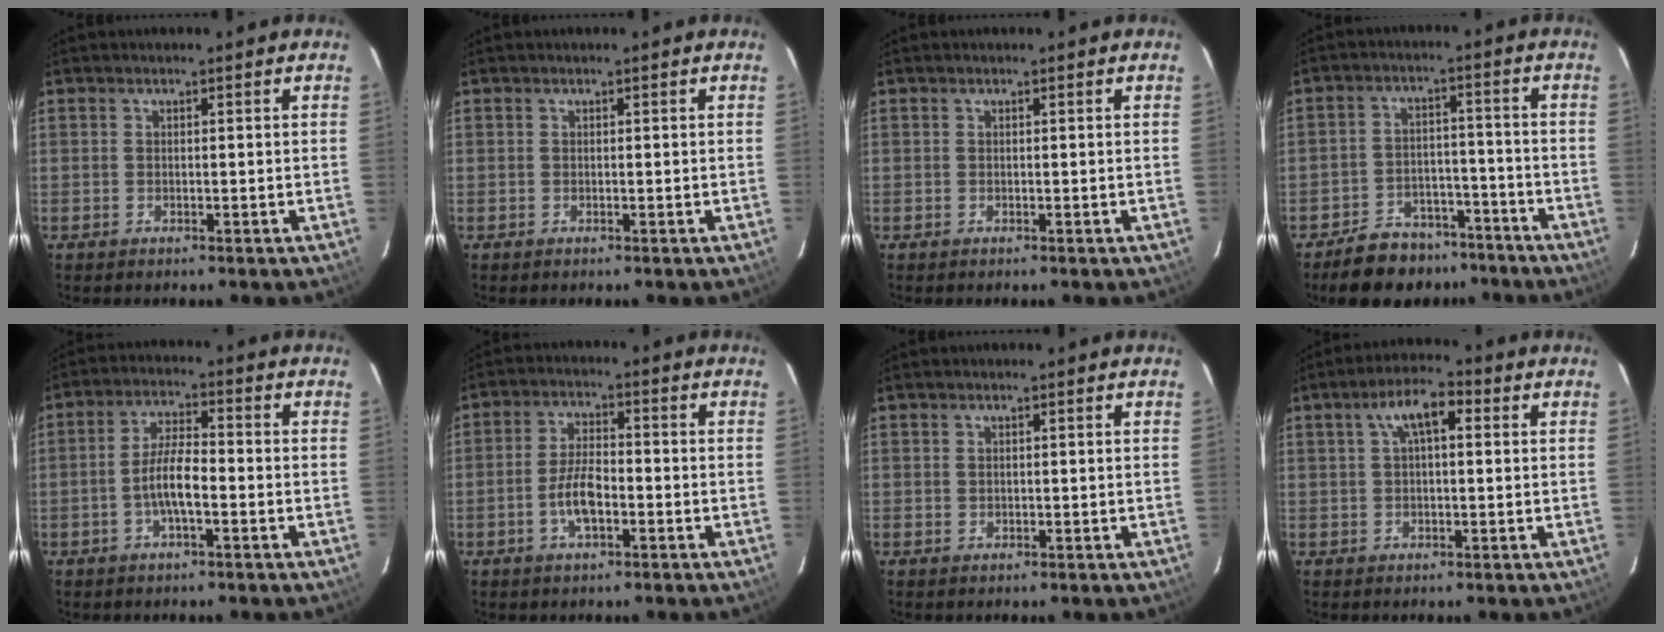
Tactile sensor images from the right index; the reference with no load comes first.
{"total": 0.0}
{"total": 0.0}
{"total": 11.7, "force": [-9.4, 6.3, 2.9], "torque": [-0.077, 0.025, -0.125]}
{"total": 6.4, "force": [-2.0, 1.6, 5.9], "torque": [-0.117, 0.008, -0.038]}
{"total": 6.3, "force": [-2.3, 2.5, 5.3], "torque": [-0.109, 0.006, -0.042]}
{"total": 0.6, "force": [0.3, 0.5, 0.3], "torque": [-0.005, 0.001, 0.006]}
{"total": 6.5, "force": [2.1, 2.6, 5.6], "torque": [-0.103, 0.022, 0.036]}